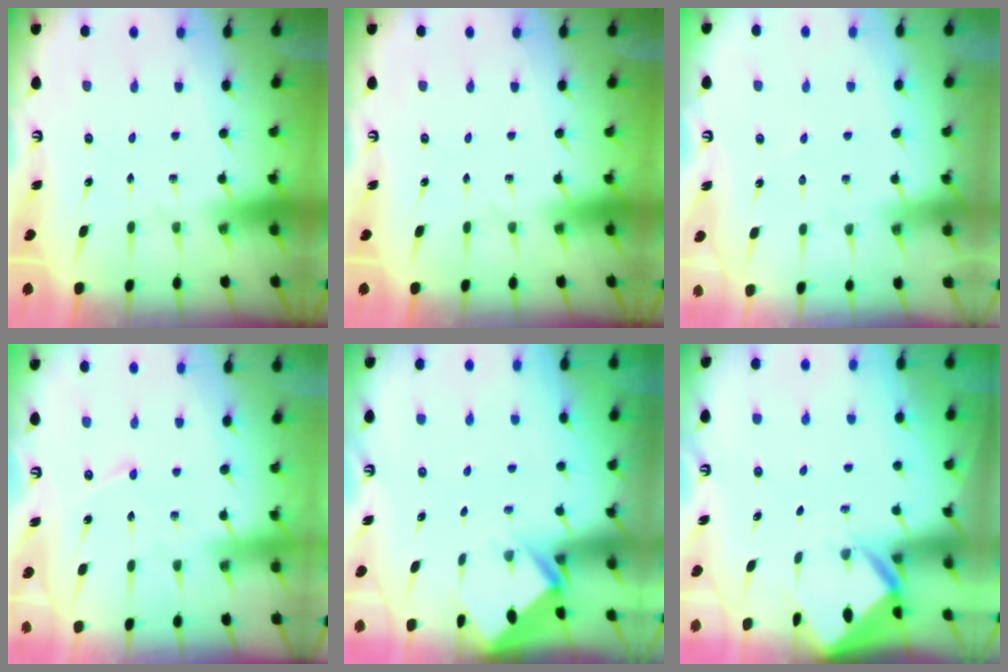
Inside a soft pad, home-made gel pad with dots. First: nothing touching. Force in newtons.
{"total": 0.0}
{"total": 3.9, "press": 3.9, "slide": 0.5}
{"total": 4.7, "press": 4.6, "slide": 0.4}
{"total": 2.2, "press": 2.2, "slide": 0.1}
{"total": 3.0, "press": 3.0, "slide": 0.2}